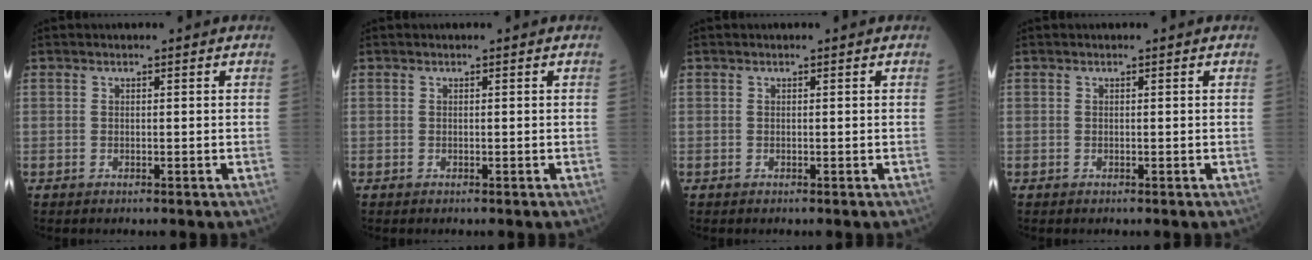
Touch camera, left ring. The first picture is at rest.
{"total": 0.0}
{"total": 0.0}
{"total": 0.0}